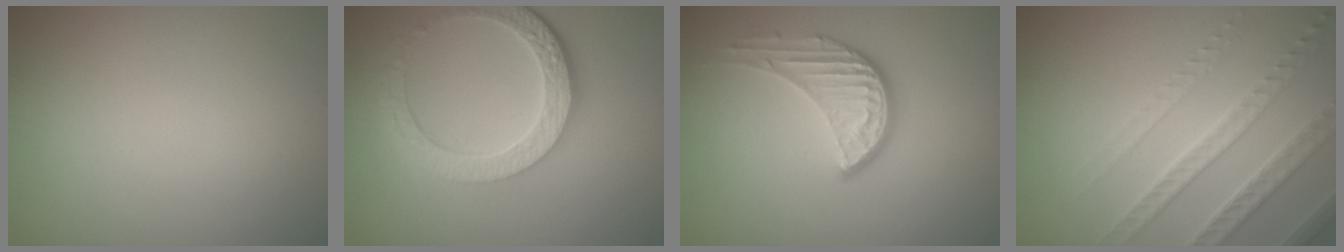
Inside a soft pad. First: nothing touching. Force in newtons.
{"total": 6.0, "press": 4.4, "slide": 4.0}
{"total": 3.7, "press": 3.0, "slide": 2.2}
{"total": 3.8, "press": 3.6, "slide": 1.0}